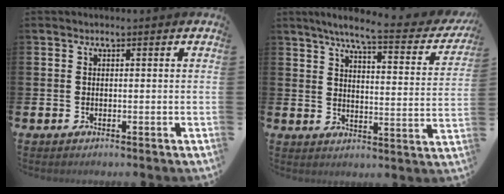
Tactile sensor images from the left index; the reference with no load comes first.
{"total": 6.4, "force": [5.3, 0.5, 3.5], "torque": [-0.078, -0.039, 0.081]}